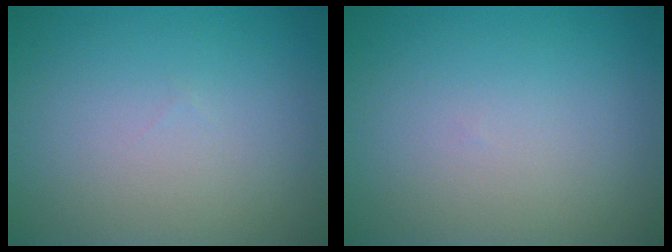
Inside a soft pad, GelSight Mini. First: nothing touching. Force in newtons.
{"total": 0.0}